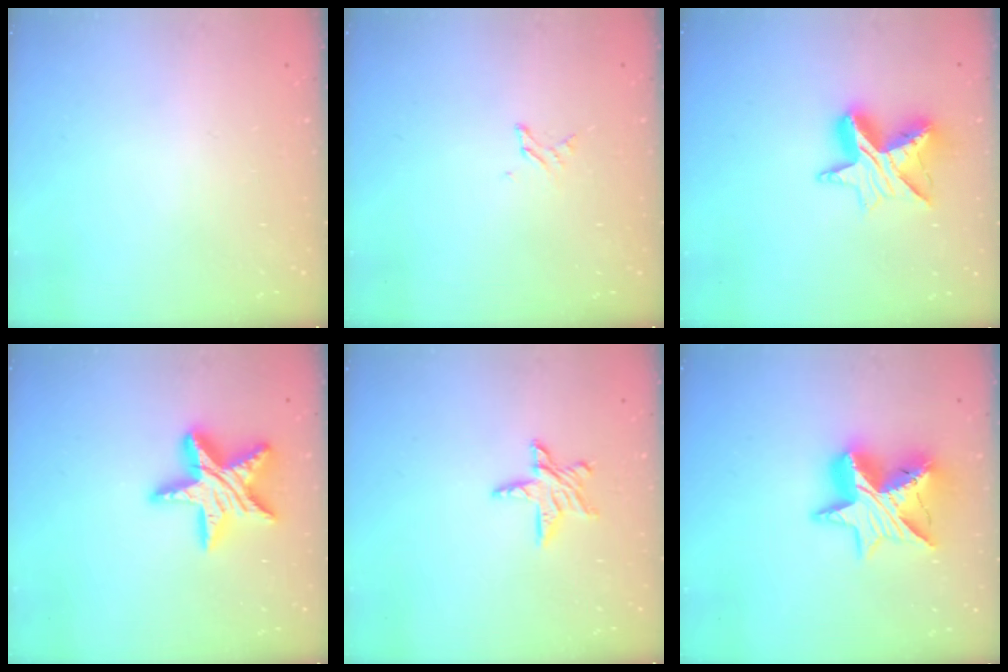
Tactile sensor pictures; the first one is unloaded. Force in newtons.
{"total": 2.2, "press": 2.2, "slide": 0.3}
{"total": 11.3, "press": 11.3, "slide": 0.8}
{"total": 17.4, "press": 17.3, "slide": 1.5}
{"total": 8.3, "press": 8.2, "slide": 0.8}
{"total": 15.3, "press": 15.2, "slide": 1.2}